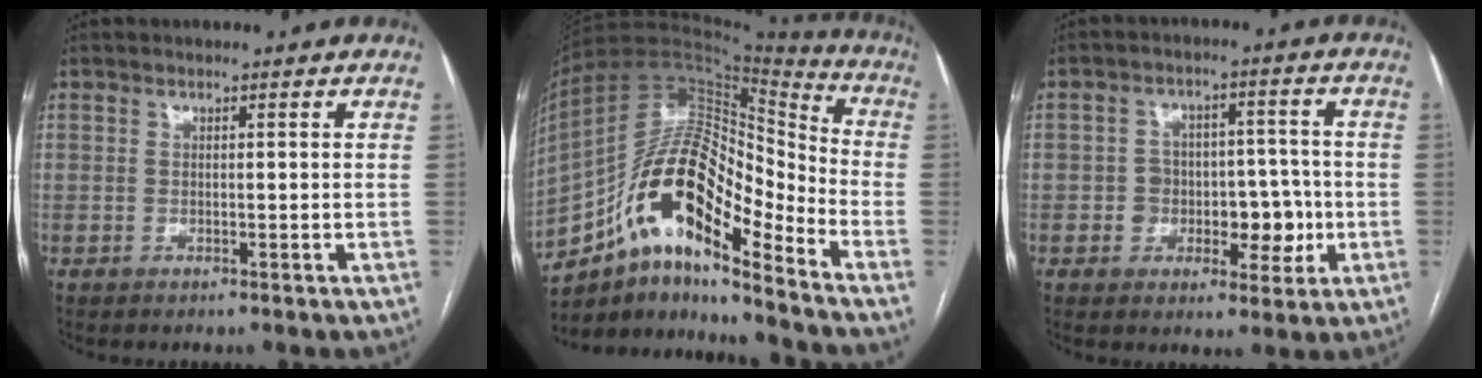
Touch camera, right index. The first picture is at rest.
{"total": 18.7, "force": [-10.5, 5.3, 14.5], "torque": [-0.265, 0.043, -0.177]}
{"total": 7.7, "force": [-1.7, 5.7, 4.9], "torque": [-0.052, 0.033, -0.019]}